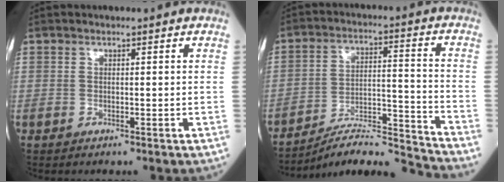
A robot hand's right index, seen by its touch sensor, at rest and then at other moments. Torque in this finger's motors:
{"motor_torque": [-0.92, -0.74, -0.32, -0.04]}